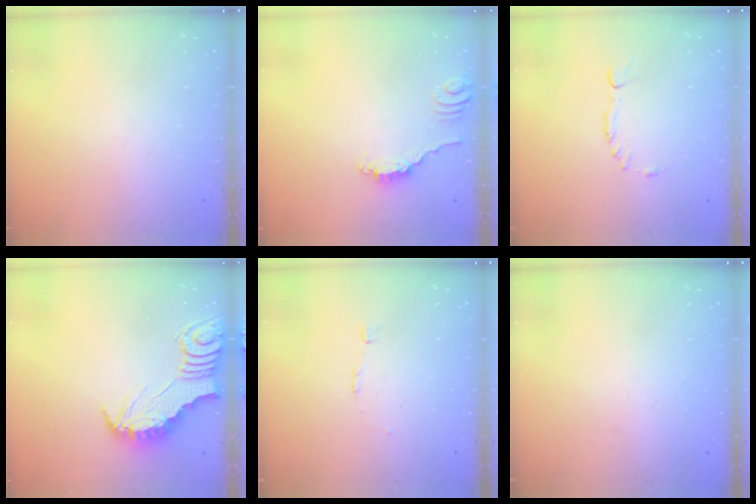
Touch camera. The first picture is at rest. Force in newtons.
{"total": 2.8, "press": 2.8, "slide": 0.2}
{"total": 4.8, "press": 4.7, "slide": 0.7}
{"total": 3.0, "press": 3.0, "slide": 0.3}
{"total": 2.7, "press": 2.7, "slide": 0.2}
{"total": 1.5, "press": 1.5, "slide": 0.1}